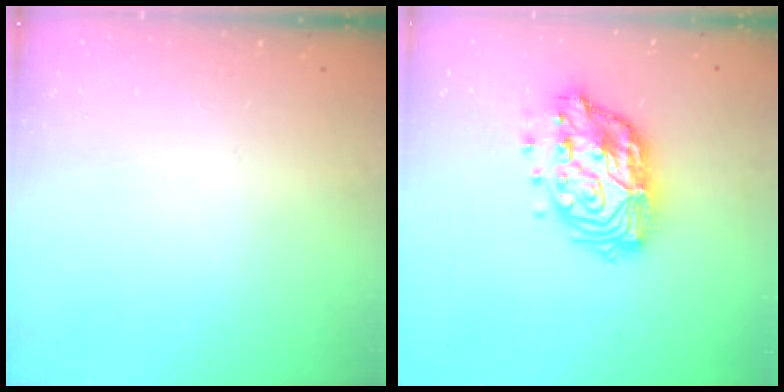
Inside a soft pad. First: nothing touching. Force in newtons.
{"total": 15.5, "press": 15.5, "slide": 1.3}